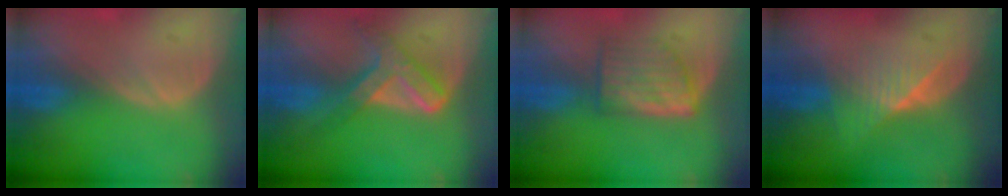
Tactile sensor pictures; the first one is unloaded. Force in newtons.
{"total": 7.3, "press": 6.2, "slide": 3.8}
{"total": 5.5, "press": 5.5, "slide": 0.4}
{"total": 6.0, "press": 5.4, "slide": 2.7}